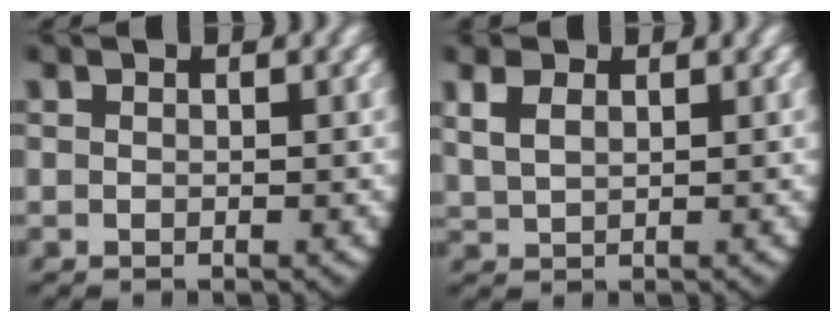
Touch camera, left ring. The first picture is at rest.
{"total": 2.9, "force": [1.5, 2.0, 1.6], "torque": [-0.043, 0.000, 0.034]}